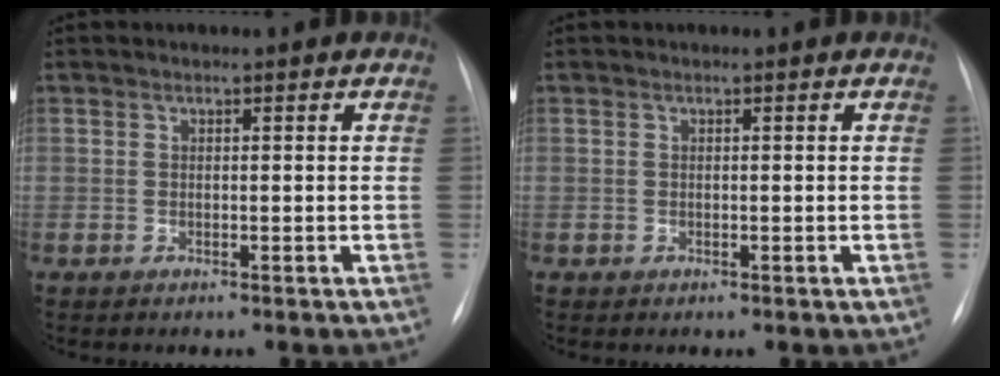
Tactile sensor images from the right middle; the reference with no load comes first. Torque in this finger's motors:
{"motor_torque": [-0.64, -0.36, -0.01, 0.00]}